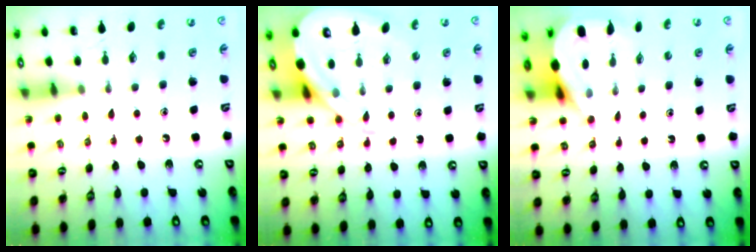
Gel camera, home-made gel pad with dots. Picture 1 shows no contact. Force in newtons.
{"total": 9.2, "press": 9.2, "slide": 0.9}
{"total": 4.7, "press": 4.7, "slide": 0.4}